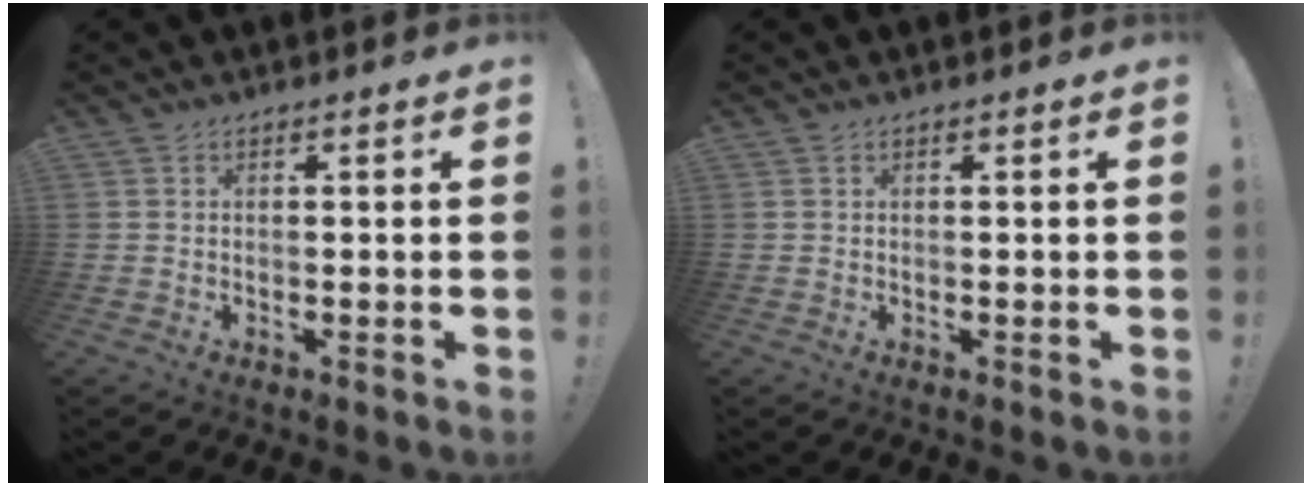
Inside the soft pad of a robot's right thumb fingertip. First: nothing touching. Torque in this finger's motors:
{"motor_torque": [0.01, 0.00, -0.02, -0.02, 0.00]}